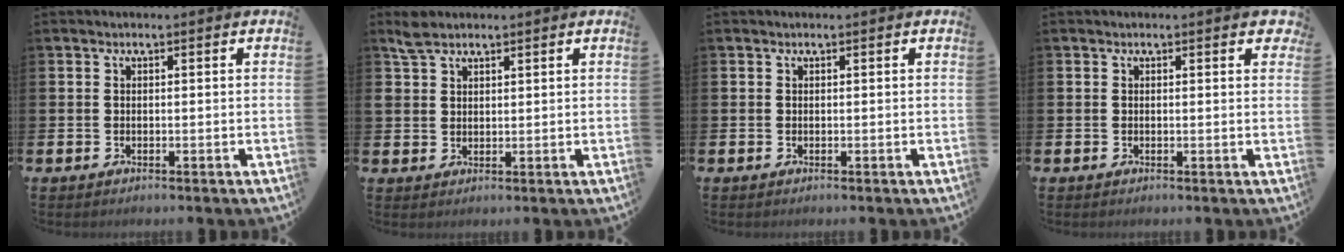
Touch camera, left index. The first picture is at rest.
{"total": 3.4, "force": [2.9, 1.6, 0.6], "torque": [-0.013, -0.002, 0.055]}
{"total": 0.0}
{"total": 0.9, "force": [0.6, 0.3, 0.6], "torque": [-0.005, 0.002, 0.008]}